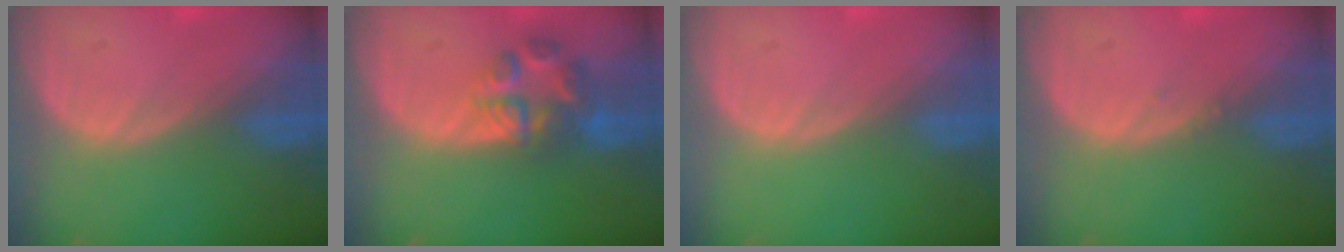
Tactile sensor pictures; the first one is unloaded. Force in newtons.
{"total": 7.0, "press": 5.9, "slide": 3.6}
{"total": 0.0}
{"total": 0.5, "press": 0.5, "slide": 0.2}